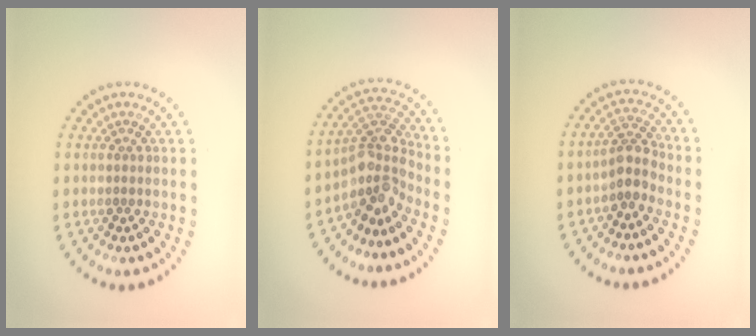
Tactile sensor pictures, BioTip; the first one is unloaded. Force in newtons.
{"total": 4.3, "press": 3.1, "slide": 3.0}
{"total": 2.4, "press": 1.9, "slide": 1.5}